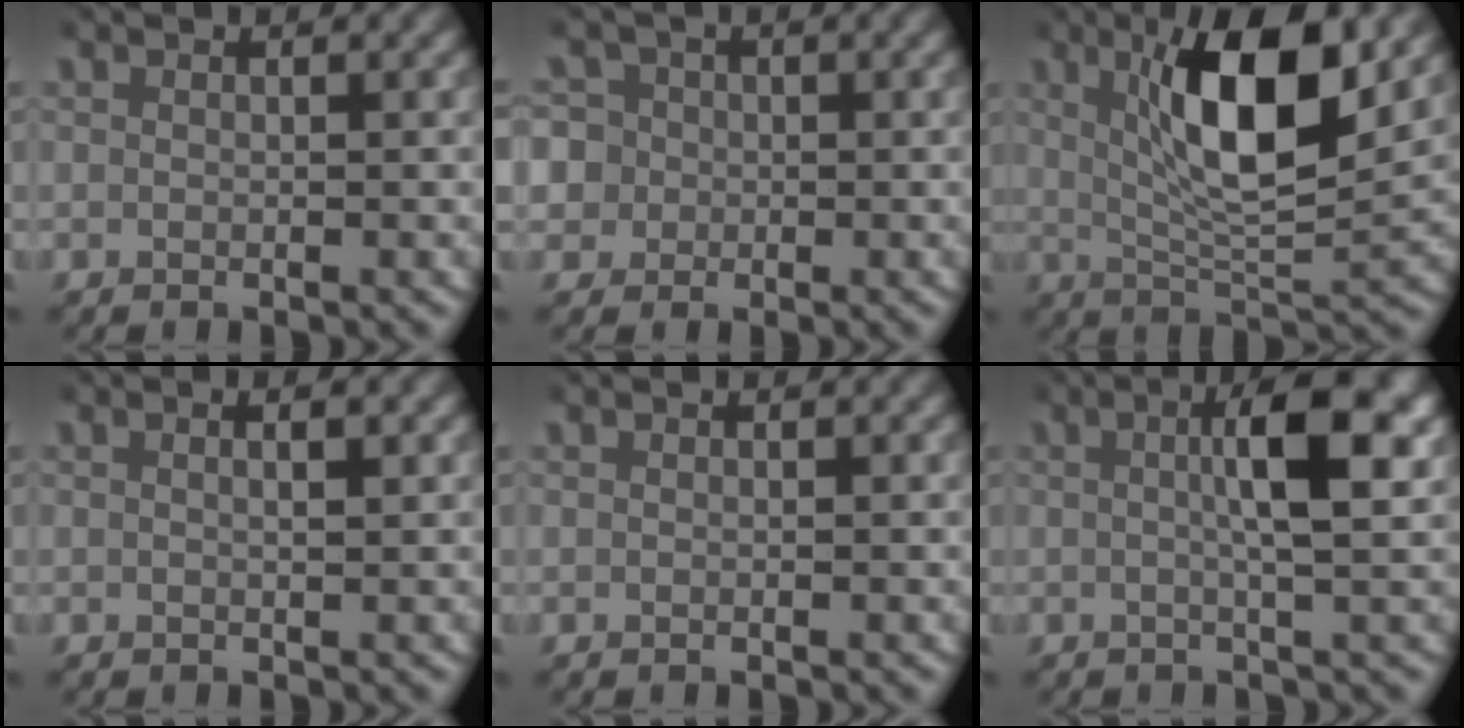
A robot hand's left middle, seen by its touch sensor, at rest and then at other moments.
{"total": 7.2, "force": [-0.3, 6.9, 2.1], "torque": [-0.065, -0.020, -0.009]}
{"total": 8.9, "force": [3.0, 2.1, 8.1], "torque": [-0.133, -0.001, 0.050]}
{"total": 1.0, "force": [0.3, 0.0, 0.9], "torque": [-0.014, 0.002, 0.006]}
{"total": 0.0}
{"total": 5.8, "force": [1.0, 0.9, 5.6], "torque": [-0.090, 0.014, 0.008]}